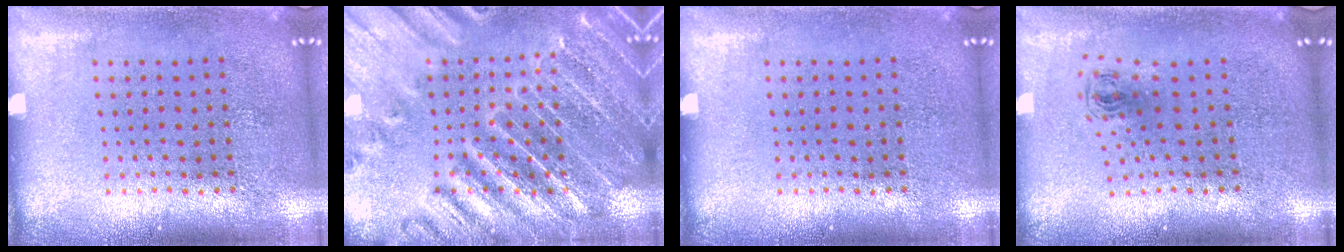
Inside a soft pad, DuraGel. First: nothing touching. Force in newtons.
{"total": 3.6, "press": 3.5, "slide": 1.0}
{"total": 0.0}
{"total": 0.7, "press": 0.4, "slide": 0.6}